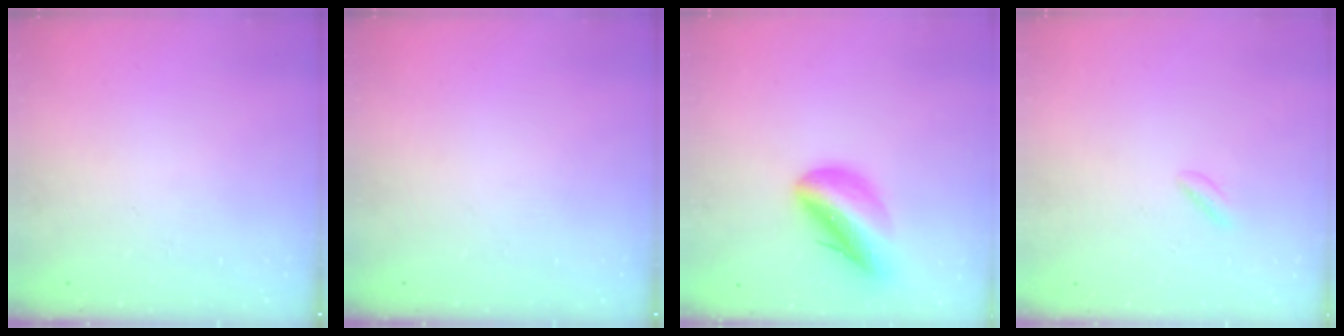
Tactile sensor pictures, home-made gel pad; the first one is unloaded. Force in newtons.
{"total": 0.0}
{"total": 12.2, "press": 11.8, "slide": 3.3}
{"total": 1.7, "press": 1.5, "slide": 0.7}